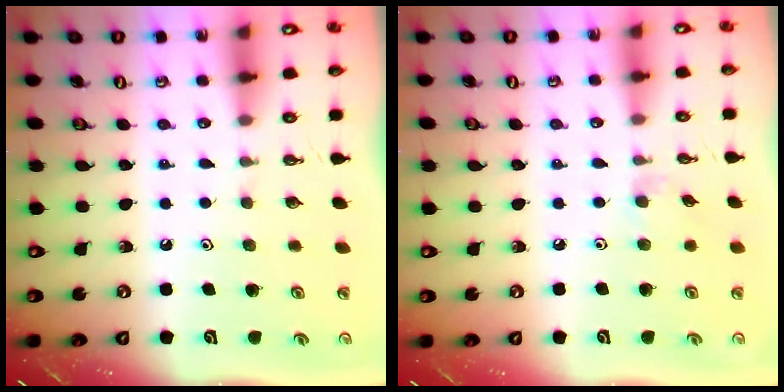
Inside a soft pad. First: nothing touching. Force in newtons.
{"total": 2.7, "press": 2.6, "slide": 0.4}